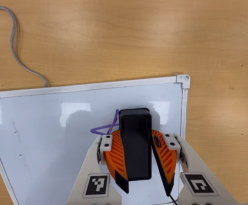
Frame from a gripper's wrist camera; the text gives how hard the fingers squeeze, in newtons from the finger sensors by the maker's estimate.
{"total": 14.9, "left": 16.3, "right": 13.5}